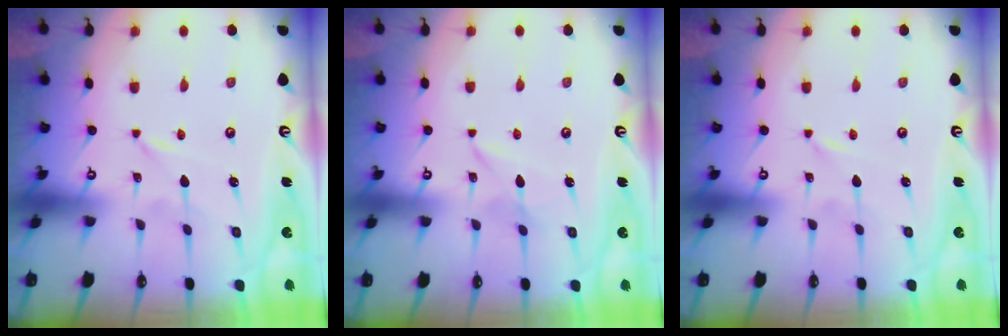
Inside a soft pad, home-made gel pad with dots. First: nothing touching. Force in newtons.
{"total": 2.6, "press": 2.6, "slide": 0.3}
{"total": 0.0}